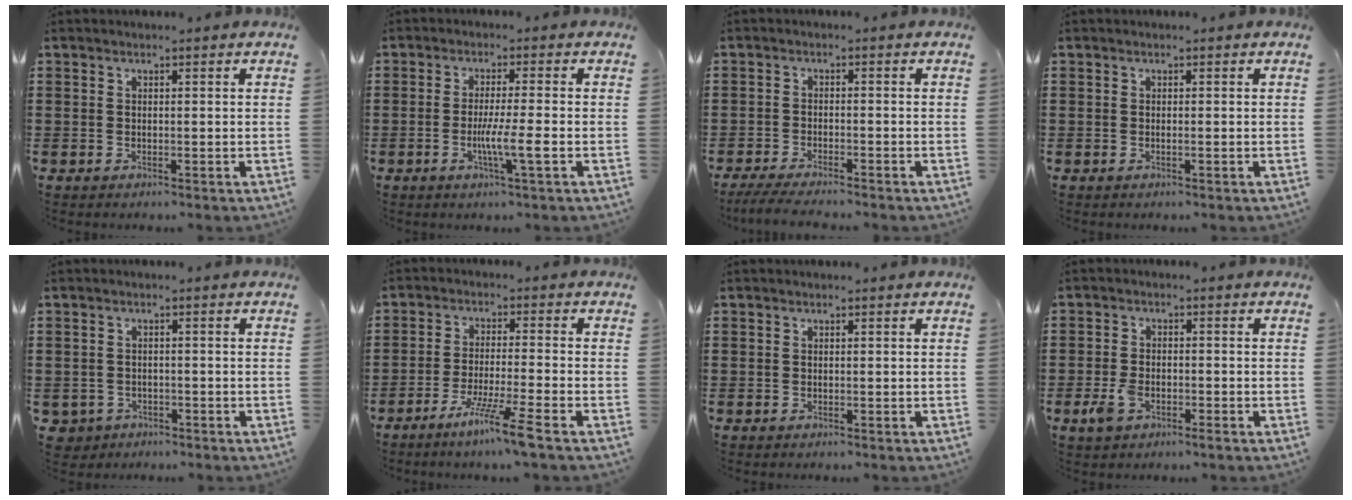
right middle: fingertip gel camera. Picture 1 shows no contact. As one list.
[{"total": 5.2, "force": [-1.6, 0.0, 5.0], "torque": [-0.092, -0.011, -0.032]}, {"total": 3.2, "force": [-3.0, 0.0, 1.1], "torque": [-0.025, -0.006, -0.060]}, {"total": 0.0}, {"total": 1.5, "force": [-1.2, 1.0, -0.1], "torque": [-0.006, 0.001, -0.028]}, {"total": 7.2, "force": [-5.1, -0.7, 5.1], "torque": [-0.100, -0.016, -0.097]}, {"total": 0.0}, {"total": 4.3, "force": [-1.9, 2.3, 3.2], "torque": [-0.081, -0.003, -0.040]}]